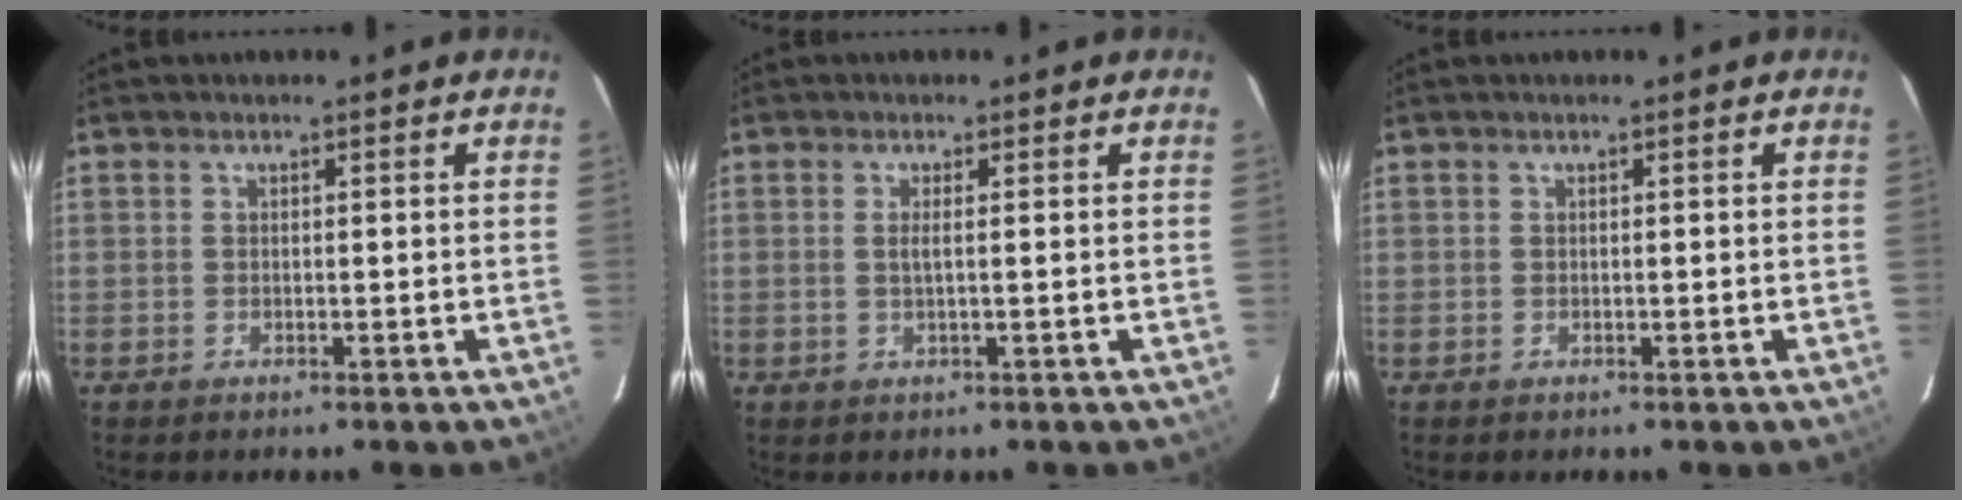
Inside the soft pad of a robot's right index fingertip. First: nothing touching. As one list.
[{"total": 1.5, "force": [0.0, -0.3, 1.4], "torque": [-0.029, -0.001, -0.001]}, {"total": 0.0}]